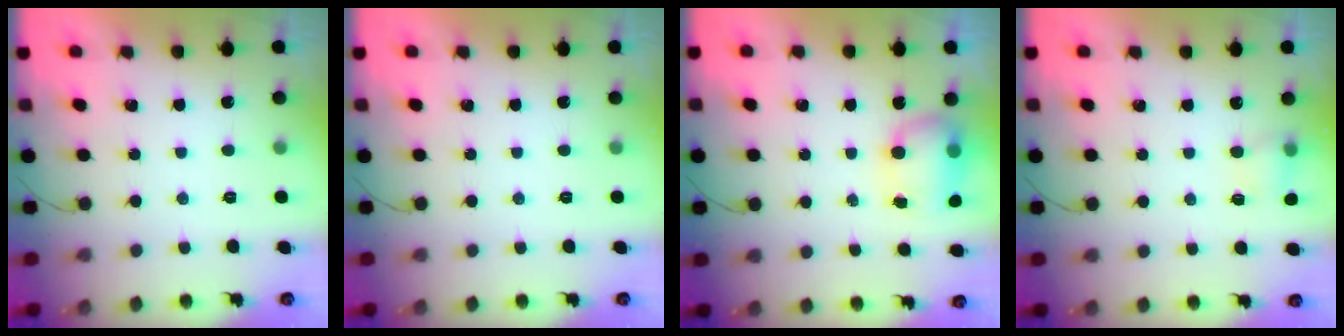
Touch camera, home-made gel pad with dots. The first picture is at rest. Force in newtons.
{"total": 0.0}
{"total": 7.1, "press": 7.0, "slide": 1.2}
{"total": 4.8, "press": 4.7, "slide": 1.2}